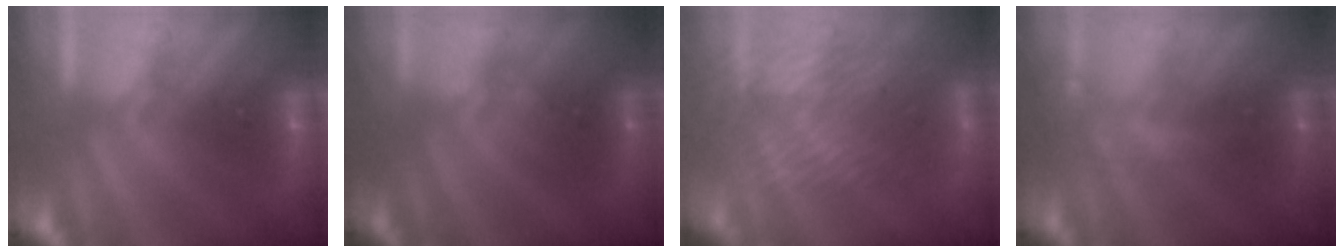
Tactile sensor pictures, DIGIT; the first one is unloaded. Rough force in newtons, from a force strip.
{"total": 2.3}
{"total": 3.7}
{"total": 2.1}